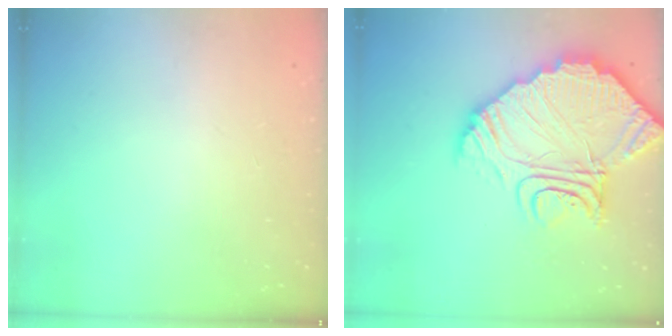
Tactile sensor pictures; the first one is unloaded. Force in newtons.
{"total": 21.3, "press": 21.2, "slide": 2.0}